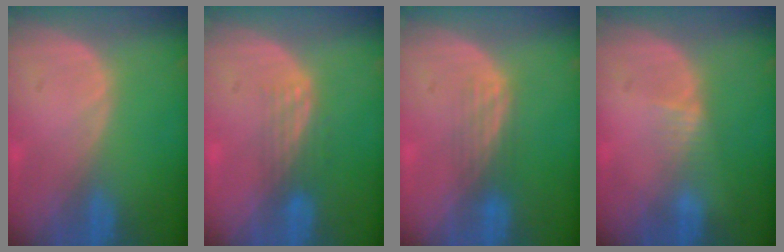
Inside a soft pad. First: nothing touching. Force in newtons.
{"total": 3.3, "press": 2.8, "slide": 1.8}
{"total": 2.7, "press": 2.6, "slide": 0.8}
{"total": 1.8, "press": 1.5, "slide": 1.0}